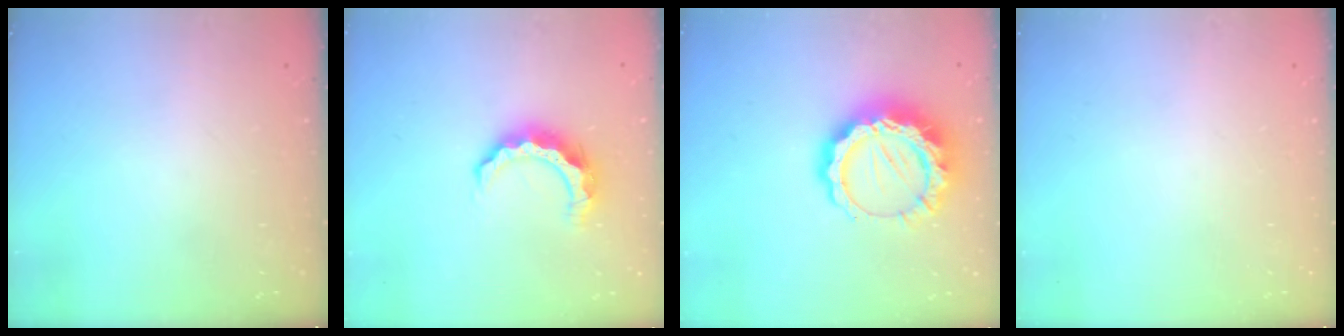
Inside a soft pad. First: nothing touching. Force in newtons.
{"total": 9.8, "press": 9.7, "slide": 0.9}
{"total": 16.3, "press": 16.3, "slide": 1.3}
{"total": 0.0}